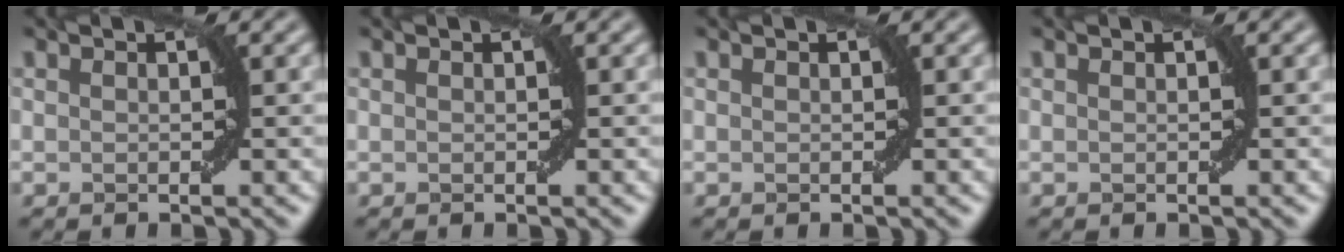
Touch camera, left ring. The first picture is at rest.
{"total": 0.0}
{"total": 0.0}
{"total": 0.0}